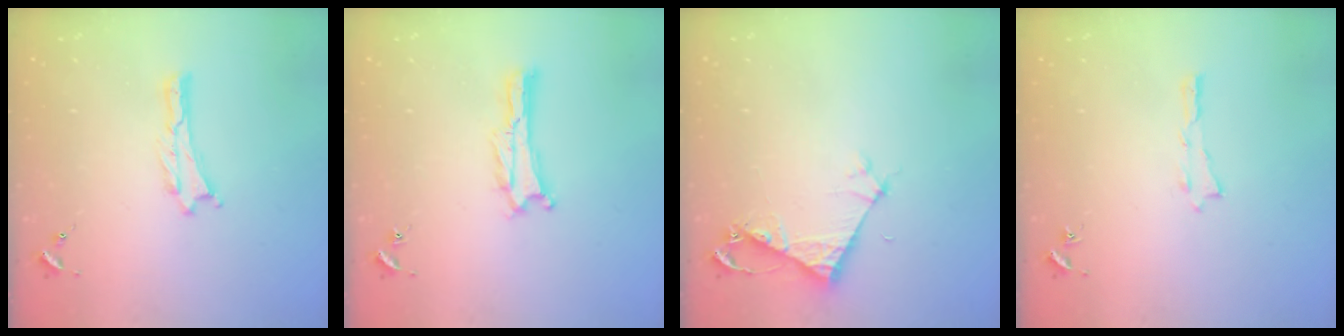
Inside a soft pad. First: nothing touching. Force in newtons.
{"total": 0.0}
{"total": 4.0, "press": 4.0, "slide": 0.3}
{"total": 0.0}